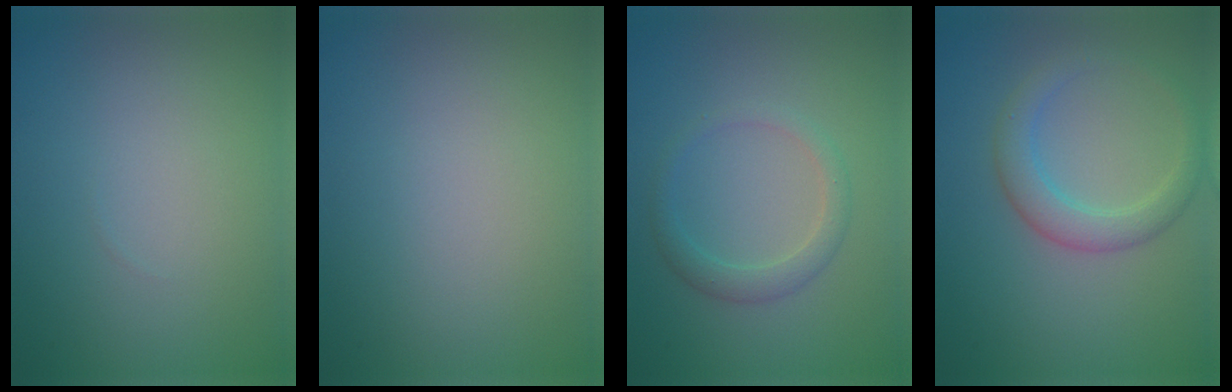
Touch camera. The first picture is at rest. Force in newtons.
{"total": 0.0}
{"total": 2.0, "press": 2.0, "slide": 0.1}
{"total": 3.1, "press": 3.1, "slide": 0.2}